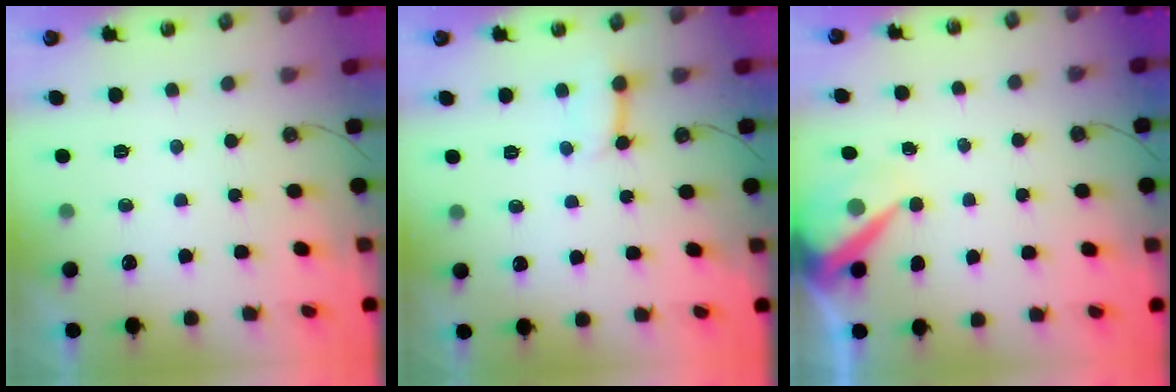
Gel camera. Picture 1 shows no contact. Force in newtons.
{"total": 3.7, "press": 3.7, "slide": 0.1}
{"total": 8.5, "press": 8.5, "slide": 0.8}